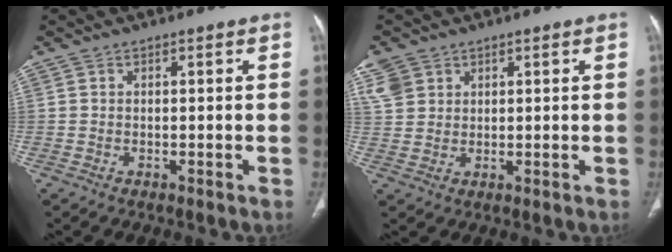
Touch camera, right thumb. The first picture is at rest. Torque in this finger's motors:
{"motor_torque": [0.06, 0.50, 0.54, 0.61, 0.07]}